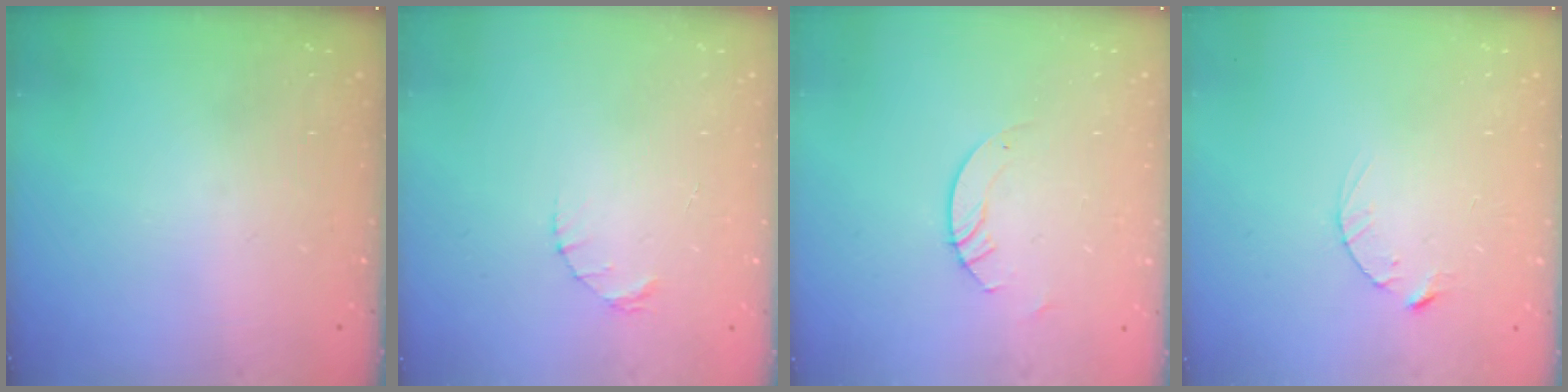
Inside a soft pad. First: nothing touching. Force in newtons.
{"total": 1.4, "press": 1.4, "slide": 0.2}
{"total": 3.0, "press": 3.0, "slide": 0.3}
{"total": 2.5, "press": 2.5, "slide": 0.4}